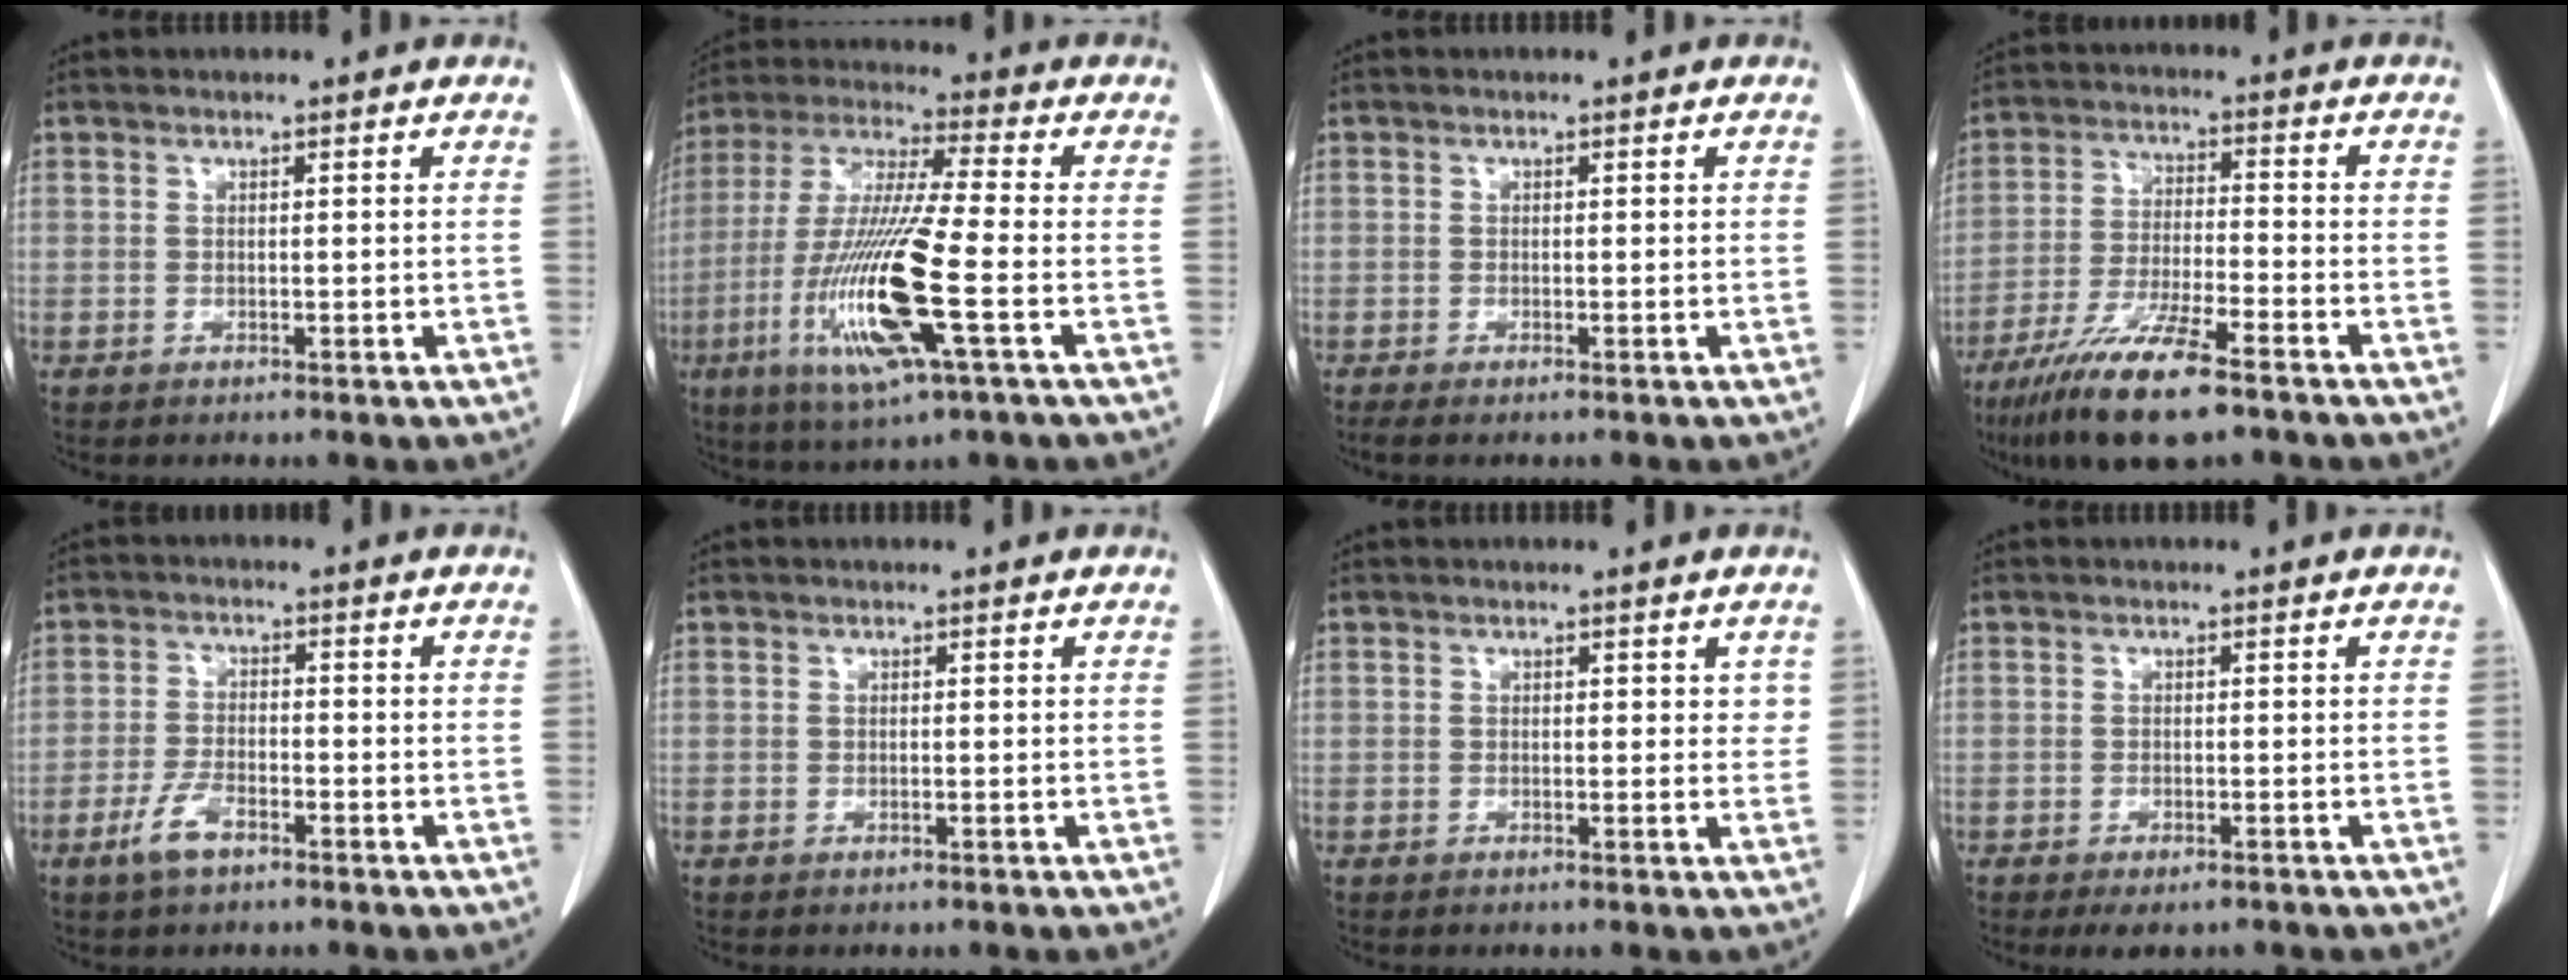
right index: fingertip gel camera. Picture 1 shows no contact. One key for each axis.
{"total": 17.0, "fx": -4.8, "fy": 0.7, "fz": 16.3, "tx": -0.341, "ty": -0.019, "tz": -0.090}
{"total": 0.9, "fx": -0.6, "fy": 0.0, "fz": 0.7, "tx": -0.017, "ty": -0.003, "tz": -0.013}
{"total": 12.7, "fx": -8.7, "fy": 1.5, "fz": 9.2, "tx": -0.178, "ty": -0.031, "tz": -0.156}
{"total": 4.8, "fx": -3.0, "fy": 1.9, "fz": 3.3, "tx": -0.072, "ty": 0.000, "tz": -0.055}
{"total": 0.0}
{"total": 1.8, "fx": 0.6, "fy": 1.2, "fz": 1.2, "tx": -0.004, "ty": 0.001, "tz": 0.004}
{"total": 3.1, "fx": -2.3, "fy": 1.2, "fz": 1.8, "tx": -0.024, "ty": -0.005, "tz": -0.027}